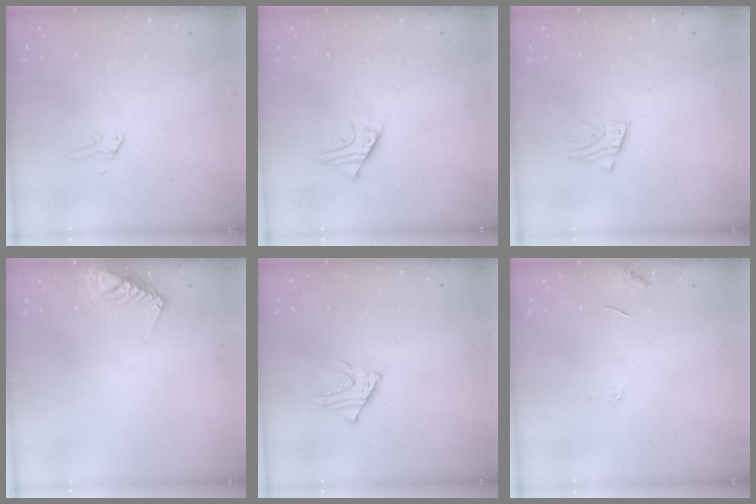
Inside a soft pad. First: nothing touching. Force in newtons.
{"total": 4.4, "press": 4.3, "slide": 0.4}
{"total": 3.1, "press": 3.1, "slide": 0.2}
{"total": 8.8, "press": 8.8, "slide": 0.4}
{"total": 3.2, "press": 3.2, "slide": 0.3}
{"total": 6.4, "press": 6.3, "slide": 0.8}